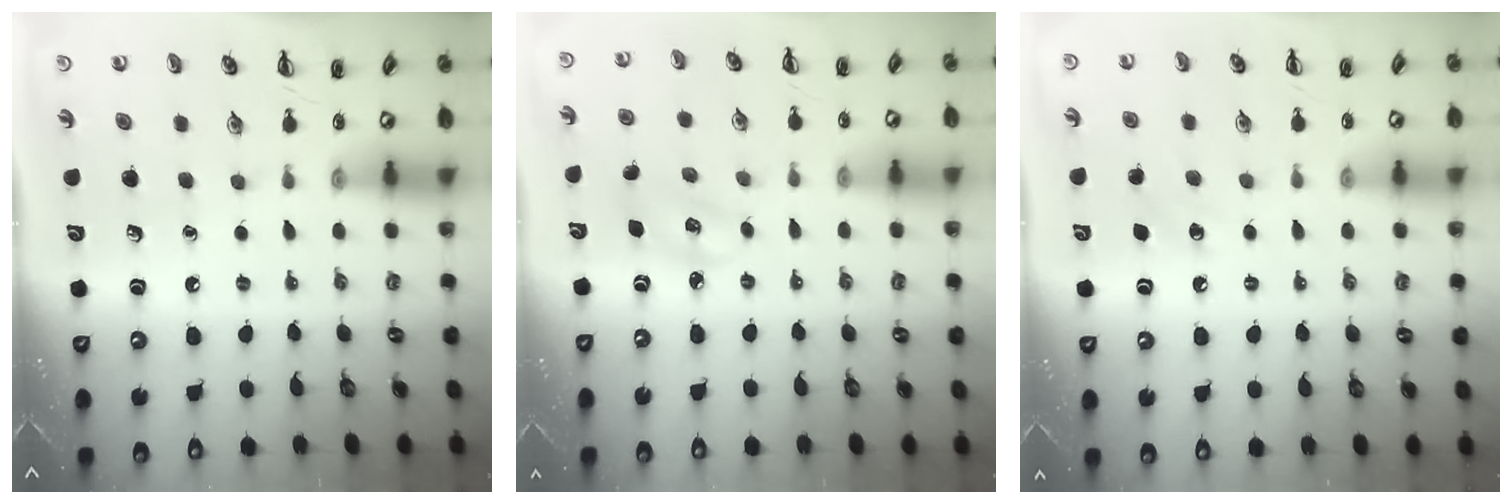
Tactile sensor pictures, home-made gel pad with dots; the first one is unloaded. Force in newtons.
{"total": 4.9, "press": 4.8, "slide": 1.2}
{"total": 4.0, "press": 3.8, "slide": 1.1}